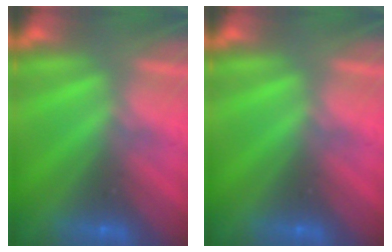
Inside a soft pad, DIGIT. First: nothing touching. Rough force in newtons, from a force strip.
{"total": 0.0}